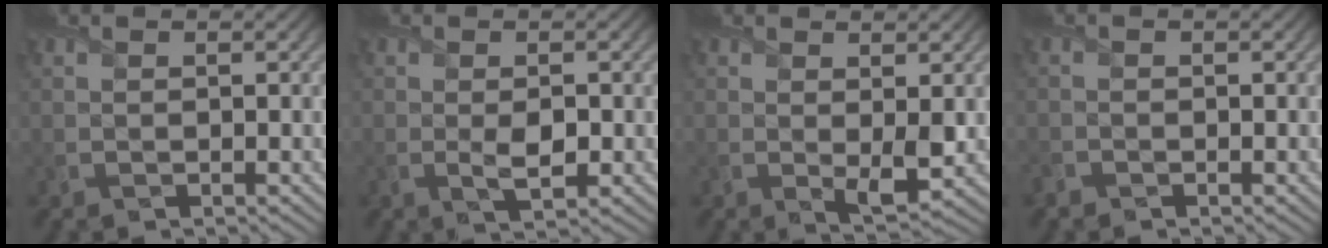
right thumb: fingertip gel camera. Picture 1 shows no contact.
{"total": 2.8, "force": [-0.3, 1.4, 2.4], "torque": [-0.047, -0.009, -0.001]}
{"total": 2.8, "force": [0.6, 0.9, 2.6], "torque": [-0.049, -0.012, 0.014]}
{"total": 1.0, "force": [-0.9, 0.5, 0.2], "torque": [-0.006, -0.003, -0.021]}